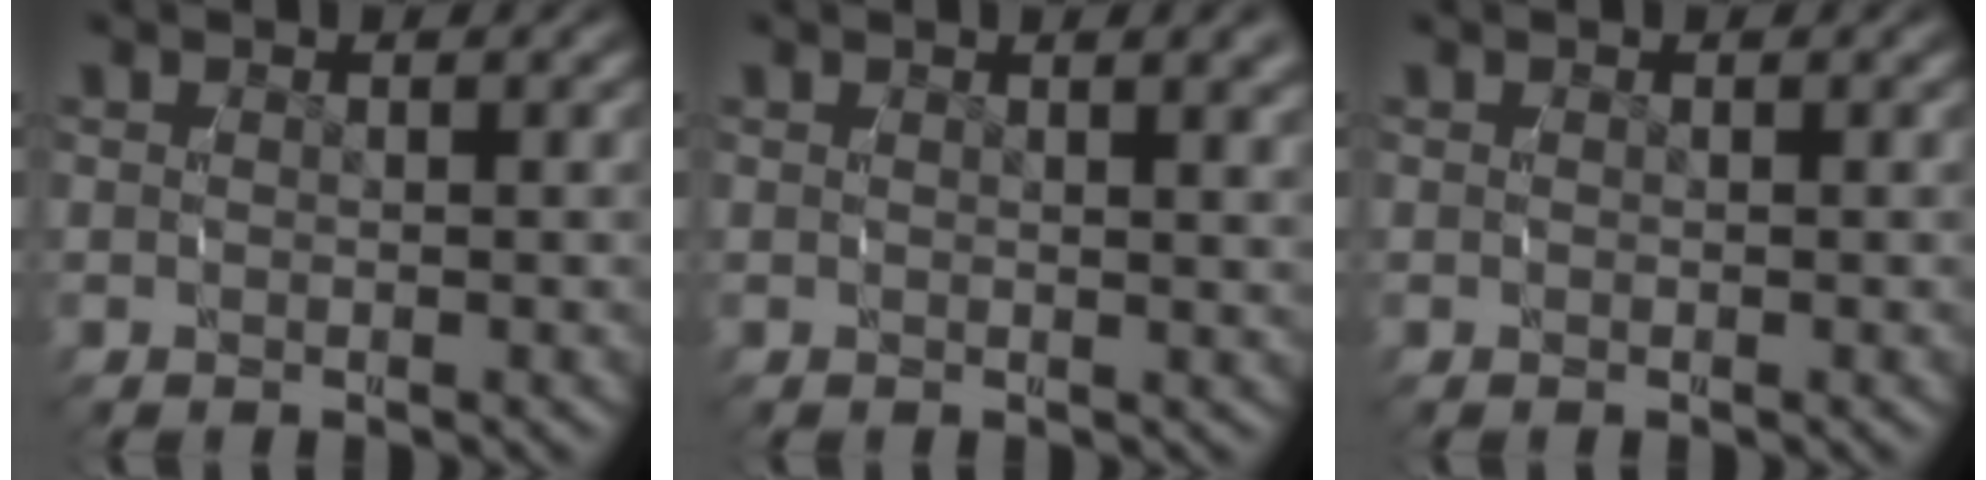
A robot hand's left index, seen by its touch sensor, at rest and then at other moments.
{"total": 2.3, "force": [1.5, 0.0, 1.8], "torque": [-0.021, 0.004, 0.020]}
{"total": 0.0}